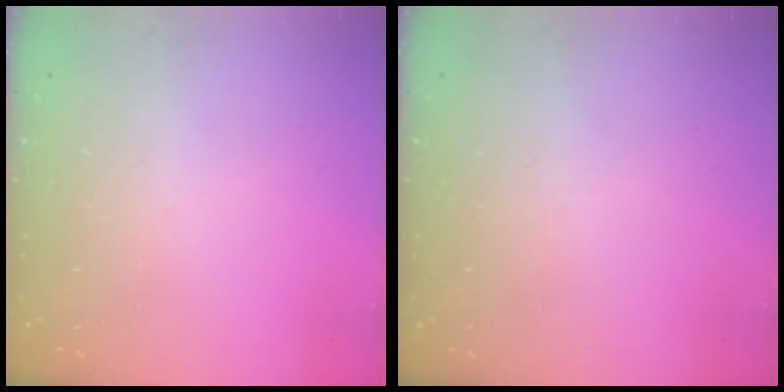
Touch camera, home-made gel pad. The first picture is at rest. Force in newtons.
{"total": 0.0}